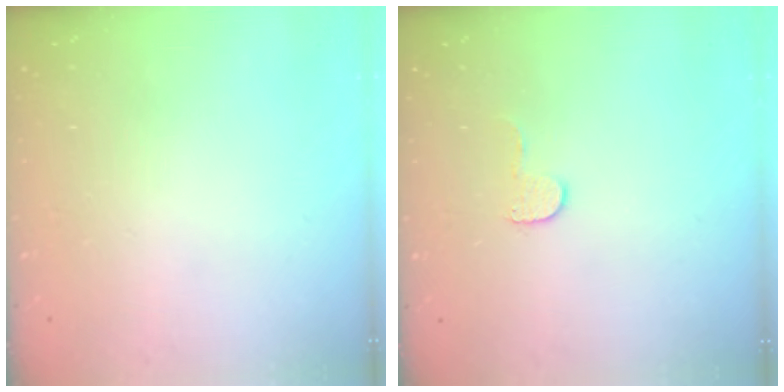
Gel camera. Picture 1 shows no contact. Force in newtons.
{"total": 5.0, "press": 4.9, "slide": 0.5}